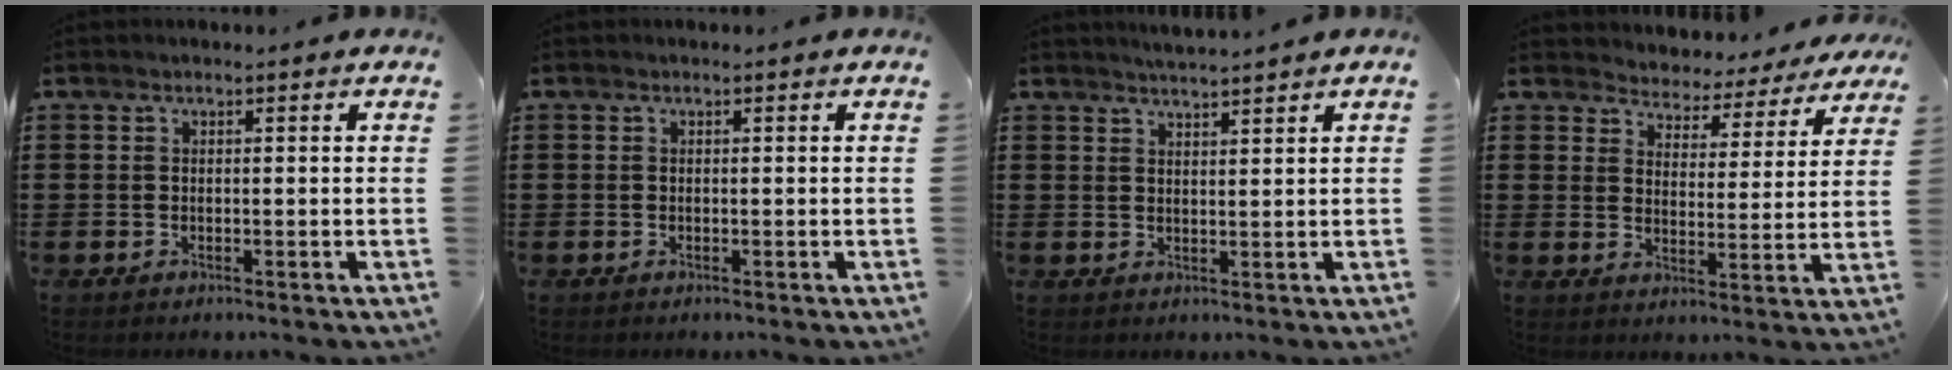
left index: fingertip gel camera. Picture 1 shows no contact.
{"total": 0.0}
{"total": 2.1, "force": [2.1, -0.4, 0.0], "torque": [-0.006, -0.005, 0.040]}
{"total": 3.7, "force": [3.6, 0.6, -0.6], "torque": [-0.015, -0.029, 0.058]}